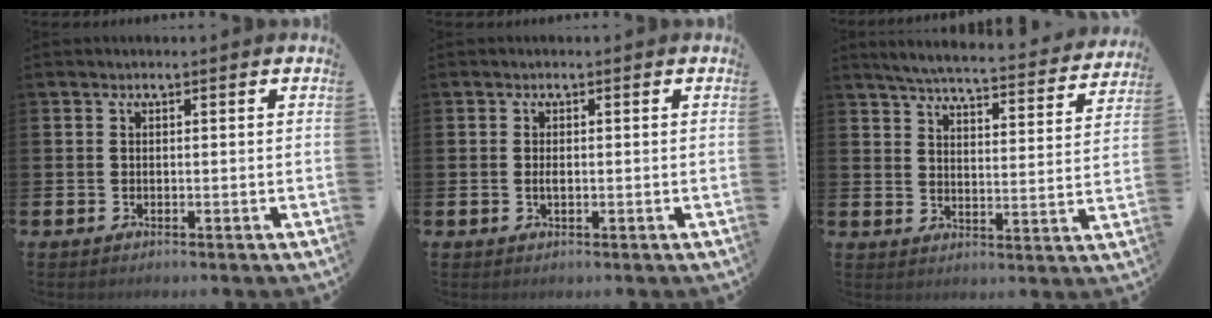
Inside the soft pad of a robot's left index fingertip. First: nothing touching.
{"total": 1.0, "force": [0.0, 0.4, 0.9], "torque": [-0.013, 0.001, -0.004]}
{"total": 5.4, "force": [5.2, 0.2, 1.5], "torque": [-0.045, -0.042, 0.086]}